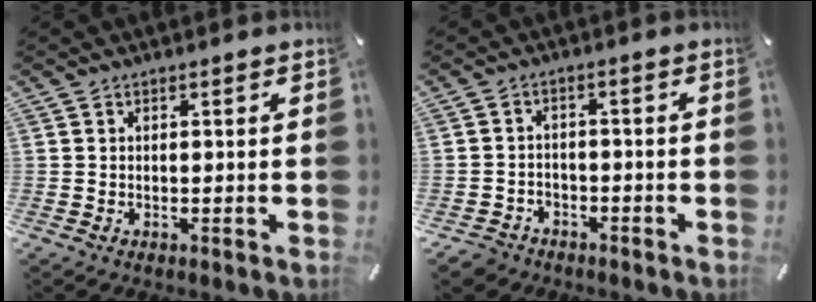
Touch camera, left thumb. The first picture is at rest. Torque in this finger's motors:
{"motor_torque": [-0.43, 0.53, 0.17, 0.23, 0.02]}